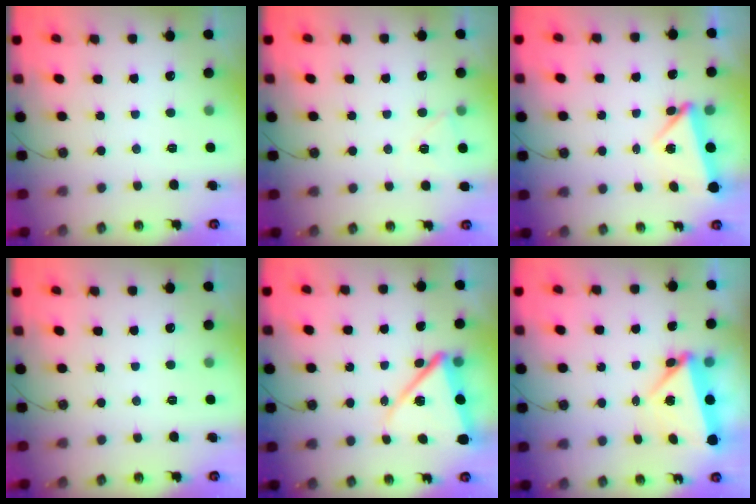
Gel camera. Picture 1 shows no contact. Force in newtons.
{"total": 5.7, "press": 5.2, "slide": 2.3}
{"total": 6.2, "press": 6.2, "slide": 0.3}
{"total": 0.0}
{"total": 12.5, "press": 12.4, "slide": 1.4}
{"total": 5.7, "press": 5.6, "slide": 0.7}